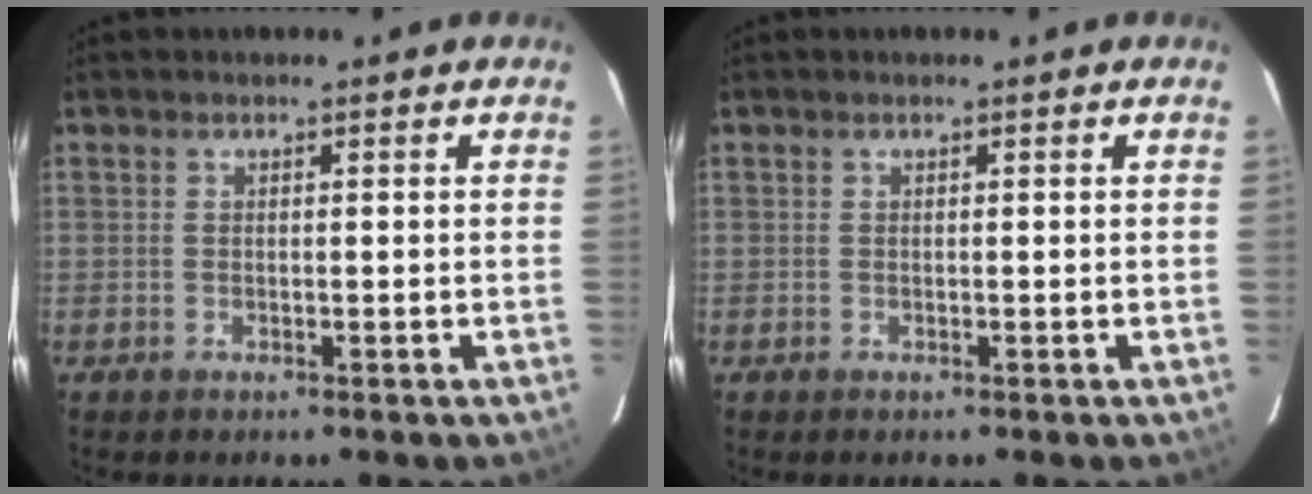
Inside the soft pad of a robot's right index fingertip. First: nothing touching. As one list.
[{"total": 0.0}]